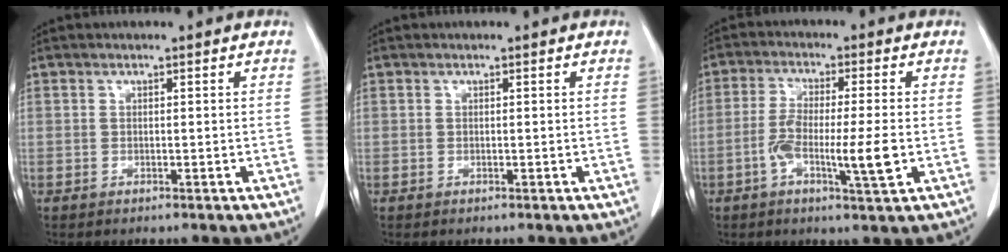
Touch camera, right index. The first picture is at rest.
{"total": 0.0}
{"total": 8.4, "force": [-2.2, 0.6, 8.1], "torque": [-0.146, -0.005, -0.042]}